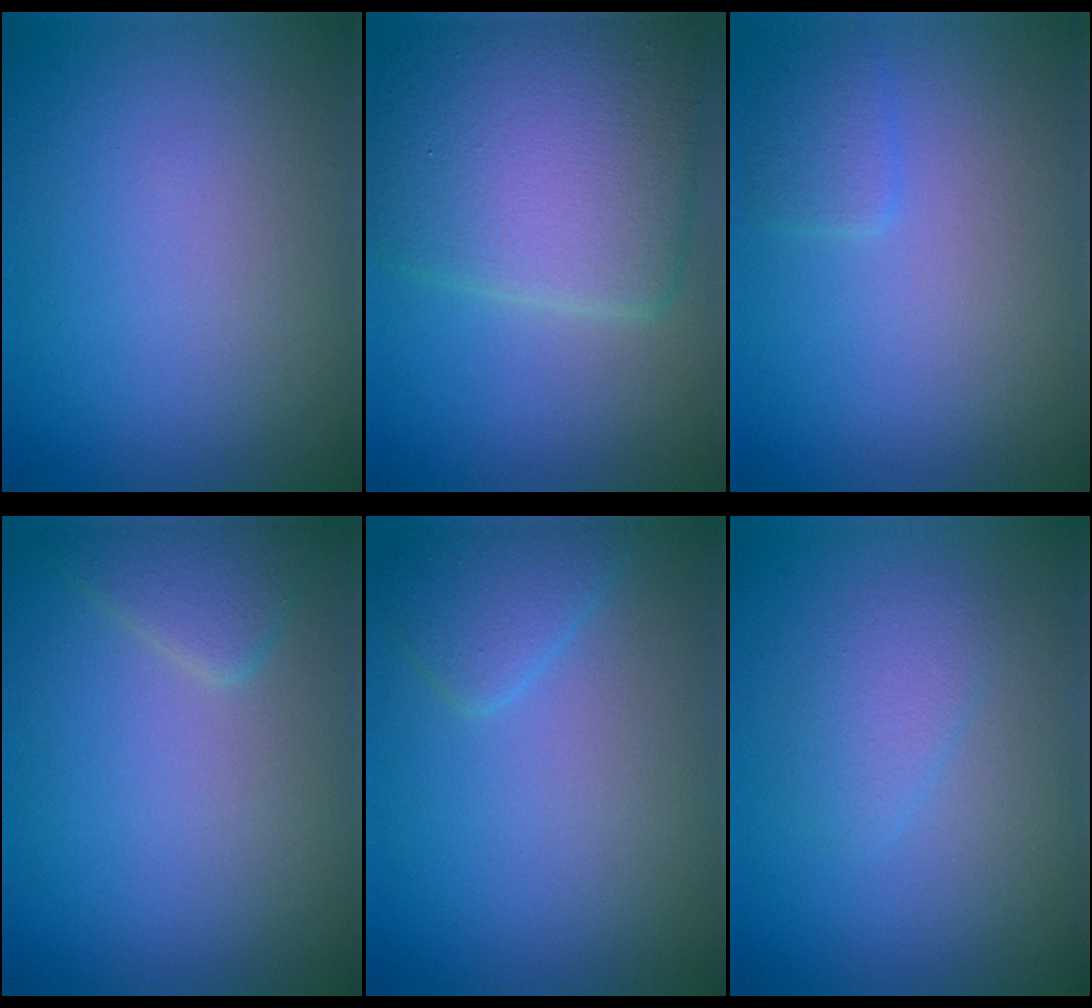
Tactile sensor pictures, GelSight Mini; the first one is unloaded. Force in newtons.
{"total": 9.1, "press": 9.1, "slide": 0.2}
{"total": 1.4, "press": 1.4, "slide": 0.0}
{"total": 2.3, "press": 2.3, "slide": 0.1}
{"total": 2.2, "press": 2.2, "slide": 0.1}
{"total": 1.8, "press": 1.8, "slide": 0.1}